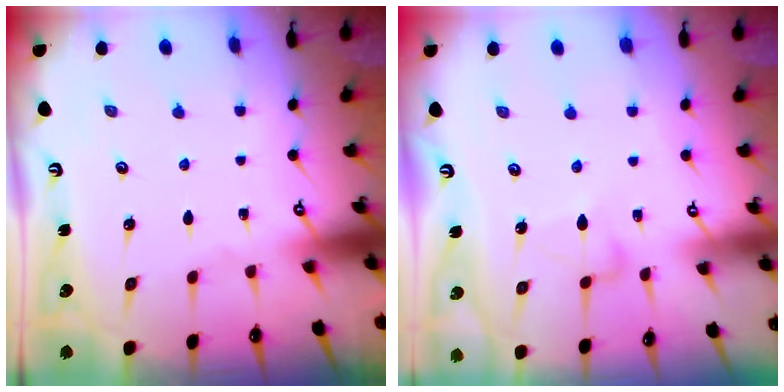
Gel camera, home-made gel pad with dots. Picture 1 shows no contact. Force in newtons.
{"total": 4.9, "press": 4.9, "slide": 0.3}